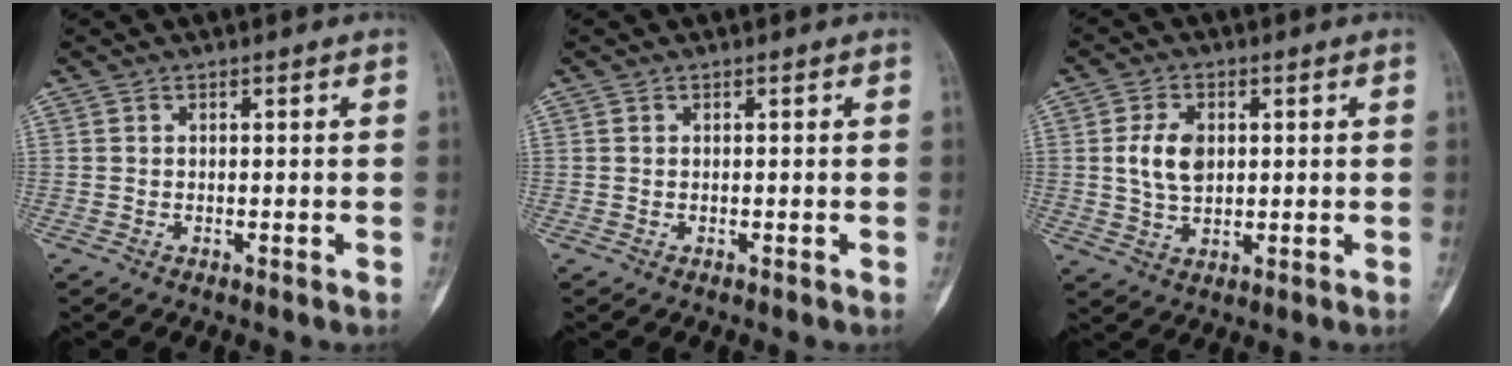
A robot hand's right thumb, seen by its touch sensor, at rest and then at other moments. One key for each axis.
{"total": 0.0}
{"total": 7.0, "fx": 1.1, "fy": 4.6, "fz": 5.2, "tx": -0.091, "ty": -0.004, "tz": 0.023}